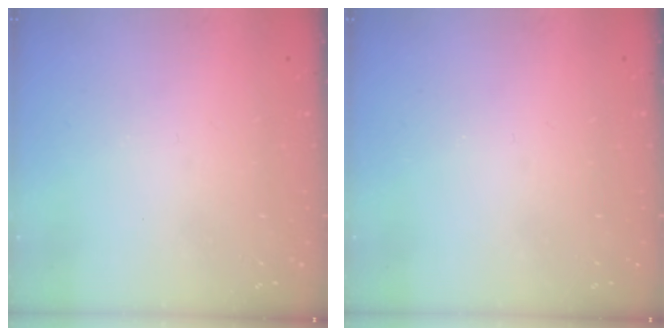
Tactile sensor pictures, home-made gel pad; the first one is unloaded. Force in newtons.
{"total": 0.0}